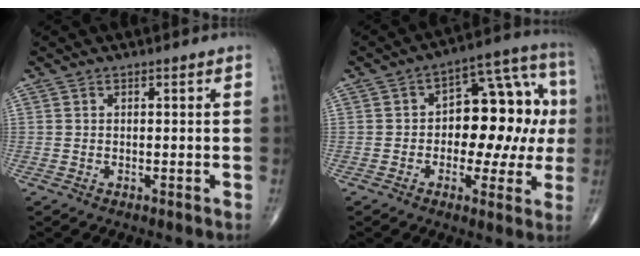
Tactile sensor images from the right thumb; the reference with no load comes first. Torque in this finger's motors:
{"motor_torque": [0.27, 0.48, 0.94, 0.15, 0.04]}